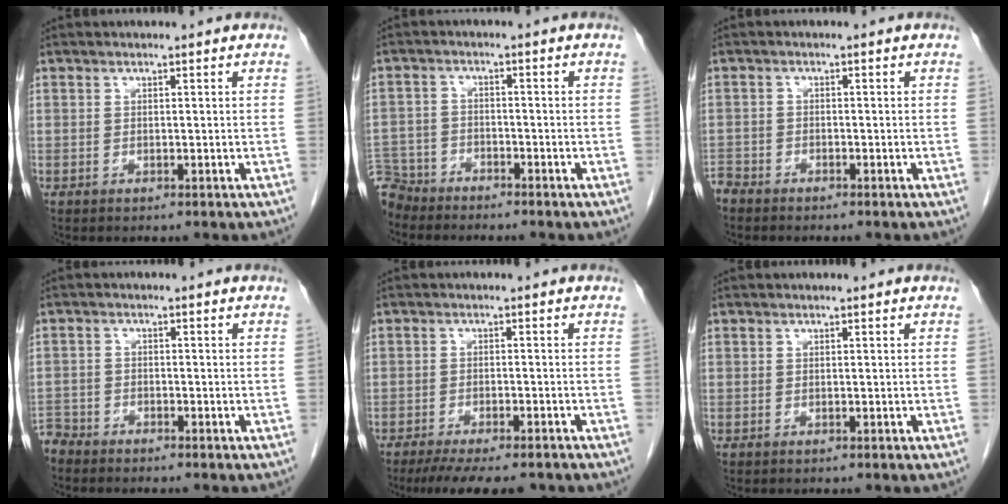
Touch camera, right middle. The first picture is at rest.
{"total": 6.7, "force": [-6.2, 2.6, -0.1], "torque": [-0.003, -0.002, -0.119]}
{"total": 2.5, "force": [-2.4, 0.7, 0.0], "torque": [-0.003, -0.004, -0.047]}
{"total": 3.4, "force": [-3.2, 0.9, -0.3], "torque": [0.006, -0.006, -0.064]}
{"total": 10.3, "force": [-8.5, 2.3, 5.3], "torque": [-0.072, -0.013, -0.122]}
{"total": 0.0}